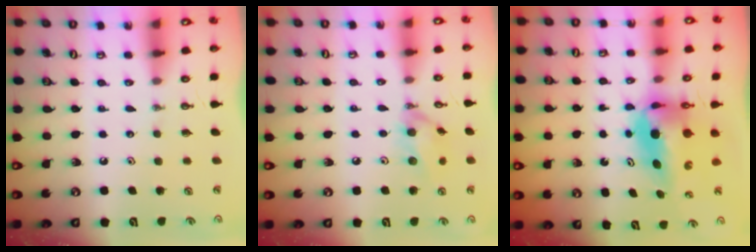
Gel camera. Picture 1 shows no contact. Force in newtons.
{"total": 10.6, "press": 10.5, "slide": 1.3}
{"total": 8.3, "press": 7.9, "slide": 2.5}